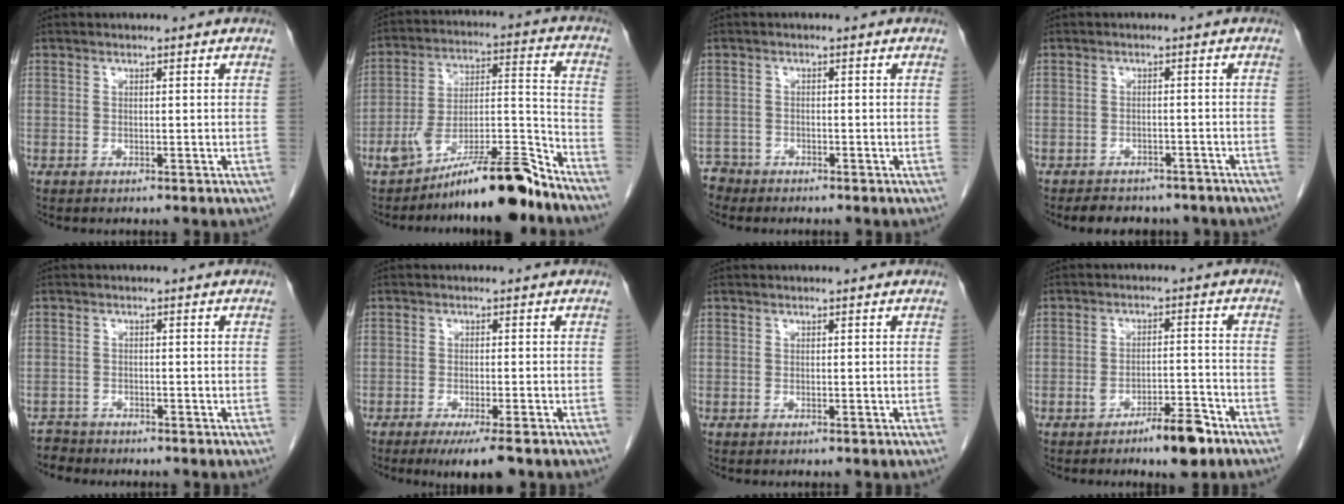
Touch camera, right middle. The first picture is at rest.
{"total": 15.0, "force": [-12.0, 1.1, 8.8], "torque": [-0.141, 0.024, -0.199]}
{"total": 2.4, "force": [-2.1, 0.9, -0.8], "torque": [0.014, -0.001, -0.042]}
{"total": 8.4, "force": [-7.1, 3.7, 2.4], "torque": [-0.035, 0.006, -0.080]}
{"total": 2.2, "force": [-2.0, 0.5, -0.8], "torque": [0.015, -0.005, -0.039]}
{"total": 5.7, "force": [-4.0, 0.4, 4.0], "torque": [-0.055, -0.014, -0.058]}
{"total": 0.0}
{"total": 6.0, "force": [-4.2, 1.4, 4.2], "torque": [-0.059, 0.003, -0.062]}